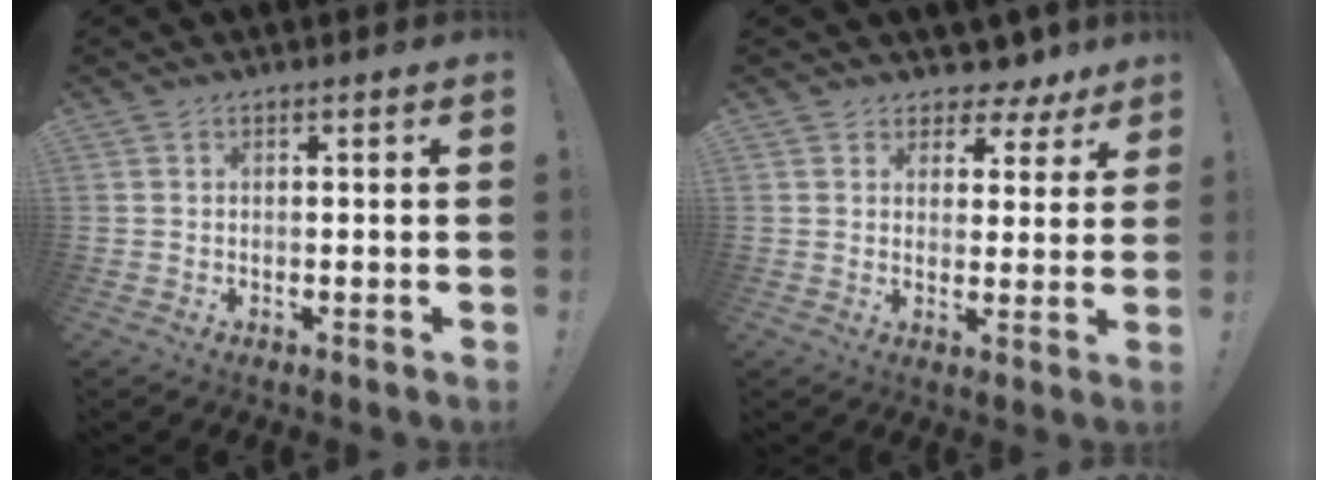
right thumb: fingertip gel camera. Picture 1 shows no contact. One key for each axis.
{"total": 4.8, "fx": 3.6, "fy": 2.9, "fz": 1.2, "tx": -0.009, "ty": -0.036, "tz": 0.065}